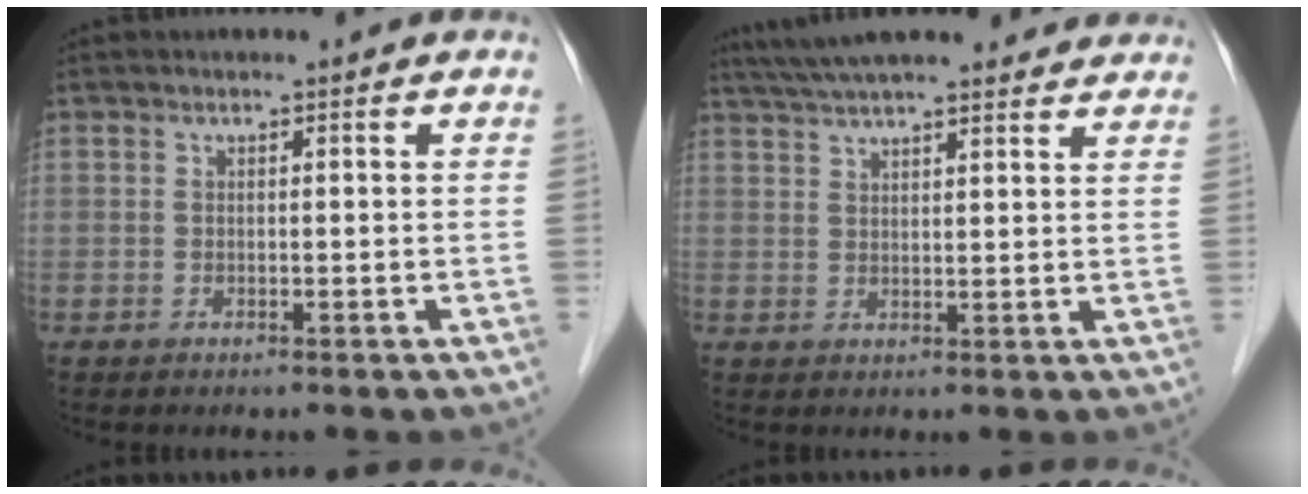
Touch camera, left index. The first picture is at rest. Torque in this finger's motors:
{"motor_torque": [1.14, -0.99, 0.67, 0.12]}